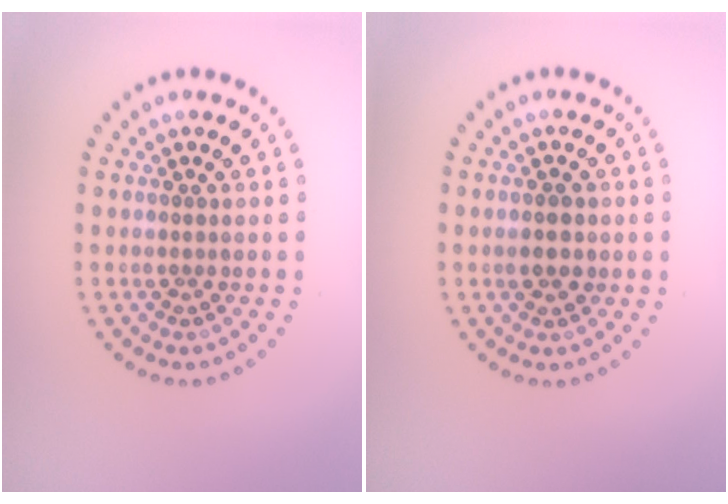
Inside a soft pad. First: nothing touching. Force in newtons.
{"total": 1.7, "press": 1.7, "slide": 0.2}